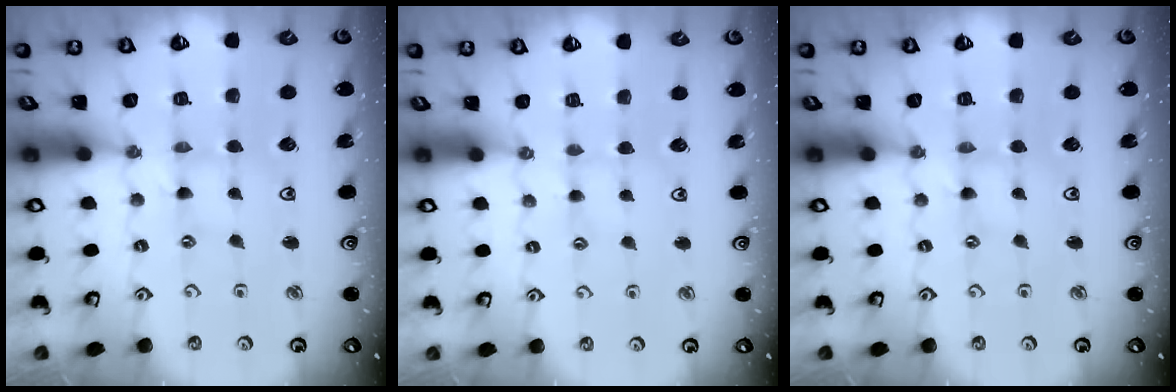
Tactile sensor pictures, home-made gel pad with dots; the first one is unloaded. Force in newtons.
{"total": 1.5, "press": 1.4, "slide": 0.3}
{"total": 0.0}